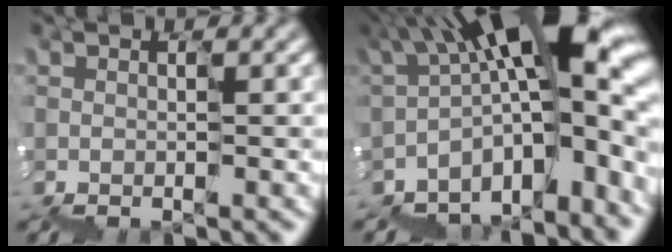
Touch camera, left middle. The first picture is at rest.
{"total": 13.6, "force": [-2.5, 5.6, 12.1], "torque": [-0.168, 0.026, -0.027]}